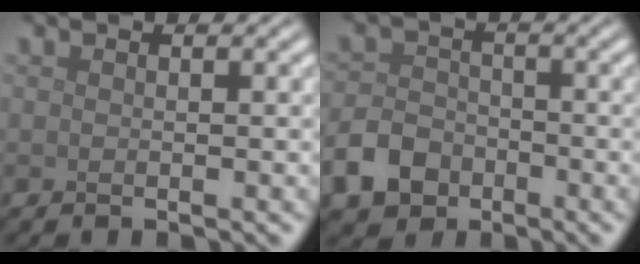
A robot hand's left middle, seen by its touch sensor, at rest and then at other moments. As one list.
[{"total": 4.4, "force": [-2.4, 3.2, 1.9], "torque": [-0.040, -0.001, -0.052]}]